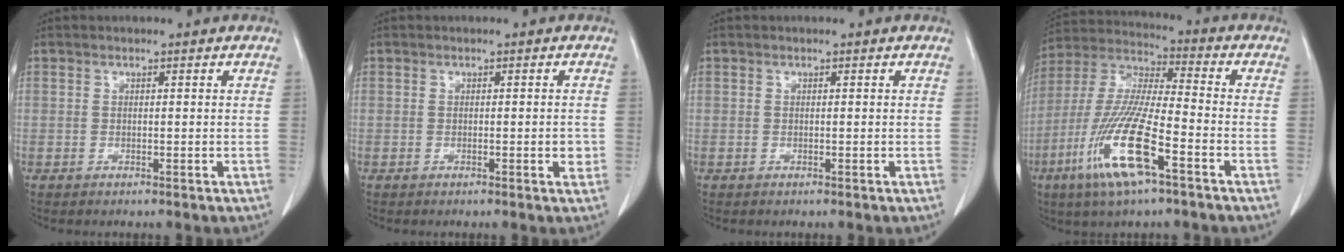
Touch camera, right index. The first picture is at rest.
{"total": 1.3, "force": [-0.3, 0.3, 1.3], "torque": [-0.015, -0.001, -0.004]}
{"total": 0.0}
{"total": 15.5, "force": [-7.0, 2.1, 13.7], "torque": [-0.290, -0.022, -0.134]}